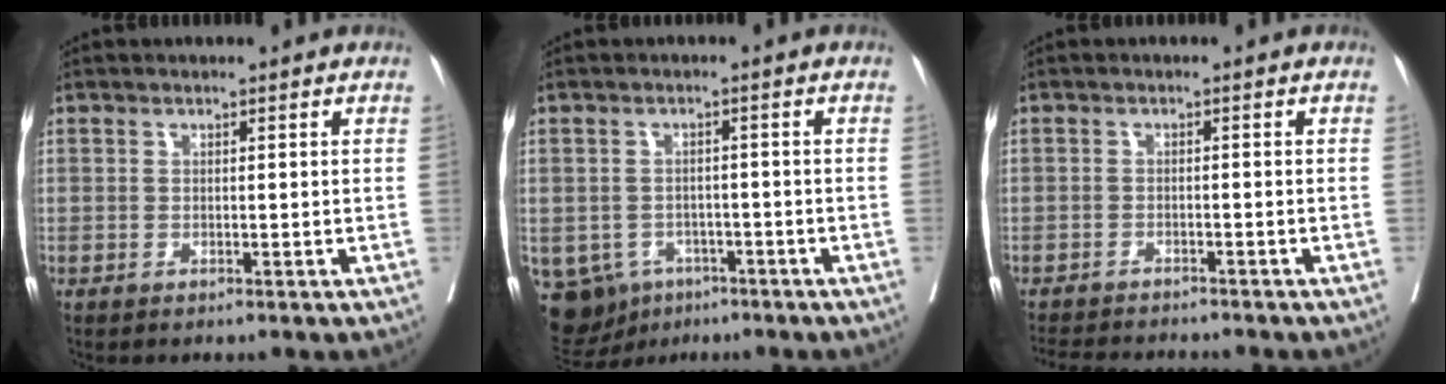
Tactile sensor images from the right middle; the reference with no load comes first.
{"total": 10.0, "force": [-4.9, 8.2, 3.2], "torque": [-0.085, 0.002, -0.059]}
{"total": 8.5, "force": [-8.0, 0.3, 2.8], "torque": [-0.036, -0.008, -0.114]}